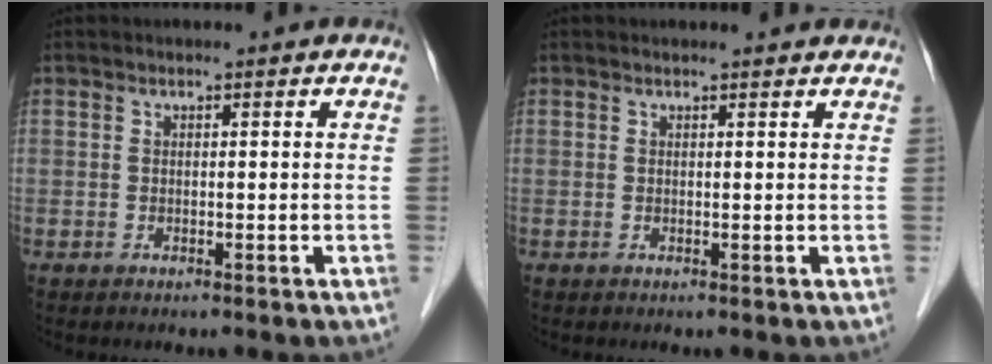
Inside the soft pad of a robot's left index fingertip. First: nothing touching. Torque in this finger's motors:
{"motor_torque": [0.43, -0.65, 0.01, 0.01]}